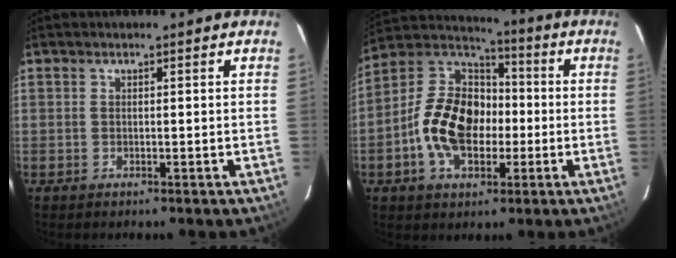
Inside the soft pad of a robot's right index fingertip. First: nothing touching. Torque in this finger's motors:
{"motor_torque": [2.07, -0.07, 0.48, 0.10]}